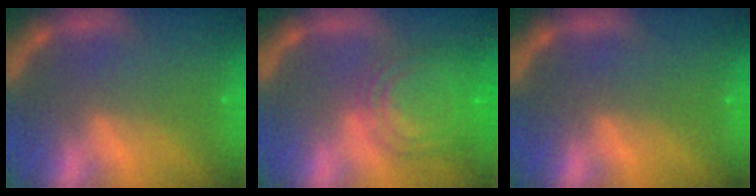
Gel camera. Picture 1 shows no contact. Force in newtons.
{"total": 10.0}
{"total": 0.0}